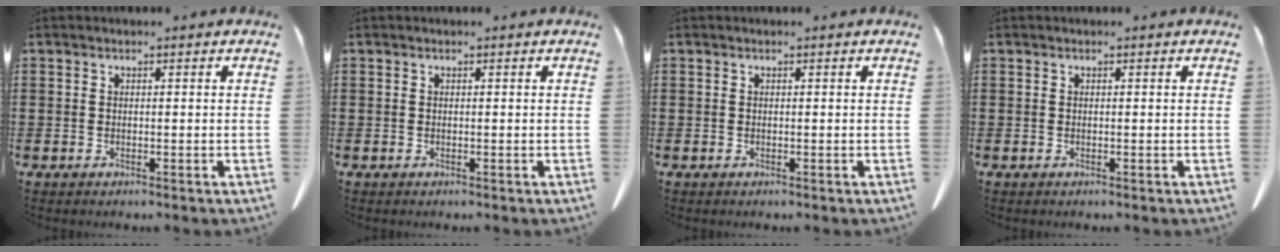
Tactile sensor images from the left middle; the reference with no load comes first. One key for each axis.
{"total": 0.0}
{"total": 0.0}
{"total": 0.0}